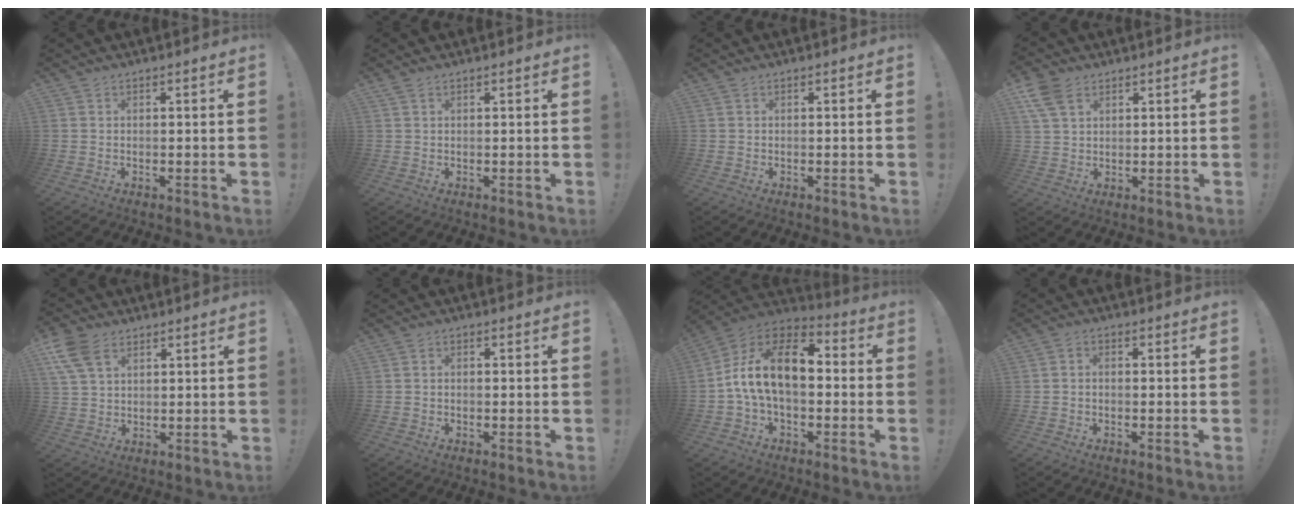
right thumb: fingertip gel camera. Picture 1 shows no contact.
{"total": 0.8, "force": [0.7, 0.2, 0.5], "torque": [-0.010, 0.001, 0.013]}
{"total": 0.0}
{"total": 8.7, "force": [4.3, 6.1, 4.5], "torque": [-0.088, -0.008, 0.088]}
{"total": 9.8, "force": [4.7, 6.6, 5.6], "torque": [-0.113, -0.010, 0.094]}
{"total": 1.1, "force": [-0.8, 0.6, 0.5], "torque": [-0.008, 0.003, -0.014]}
{"total": 17.2, "force": [1.5, 10.0, 13.9], "torque": [-0.244, 0.013, 0.031]}
{"total": 1.7, "force": [-1.2, 0.9, 0.9], "torque": [-0.014, 0.007, -0.022]}